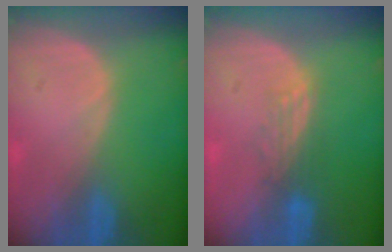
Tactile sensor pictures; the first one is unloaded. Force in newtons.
{"total": 2.8, "press": 2.6, "slide": 1.2}